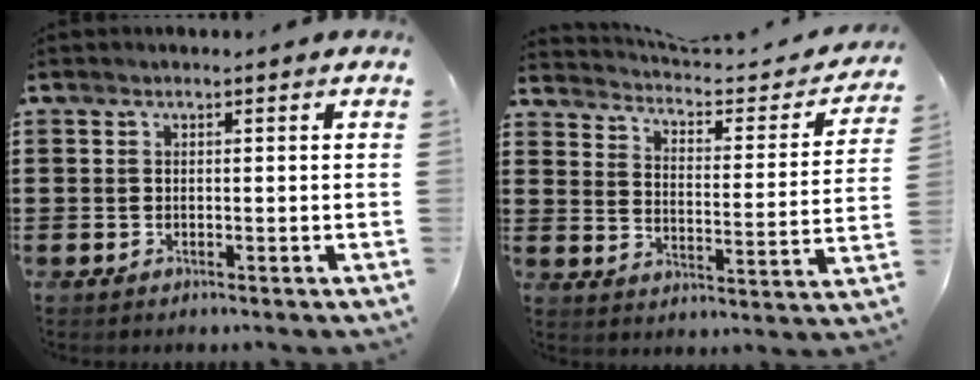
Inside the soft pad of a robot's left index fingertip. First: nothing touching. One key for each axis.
{"total": 2.6, "fx": 2.5, "fy": 0.2, "fz": 0.8, "tx": -0.035, "ty": -0.024, "tz": 0.032}